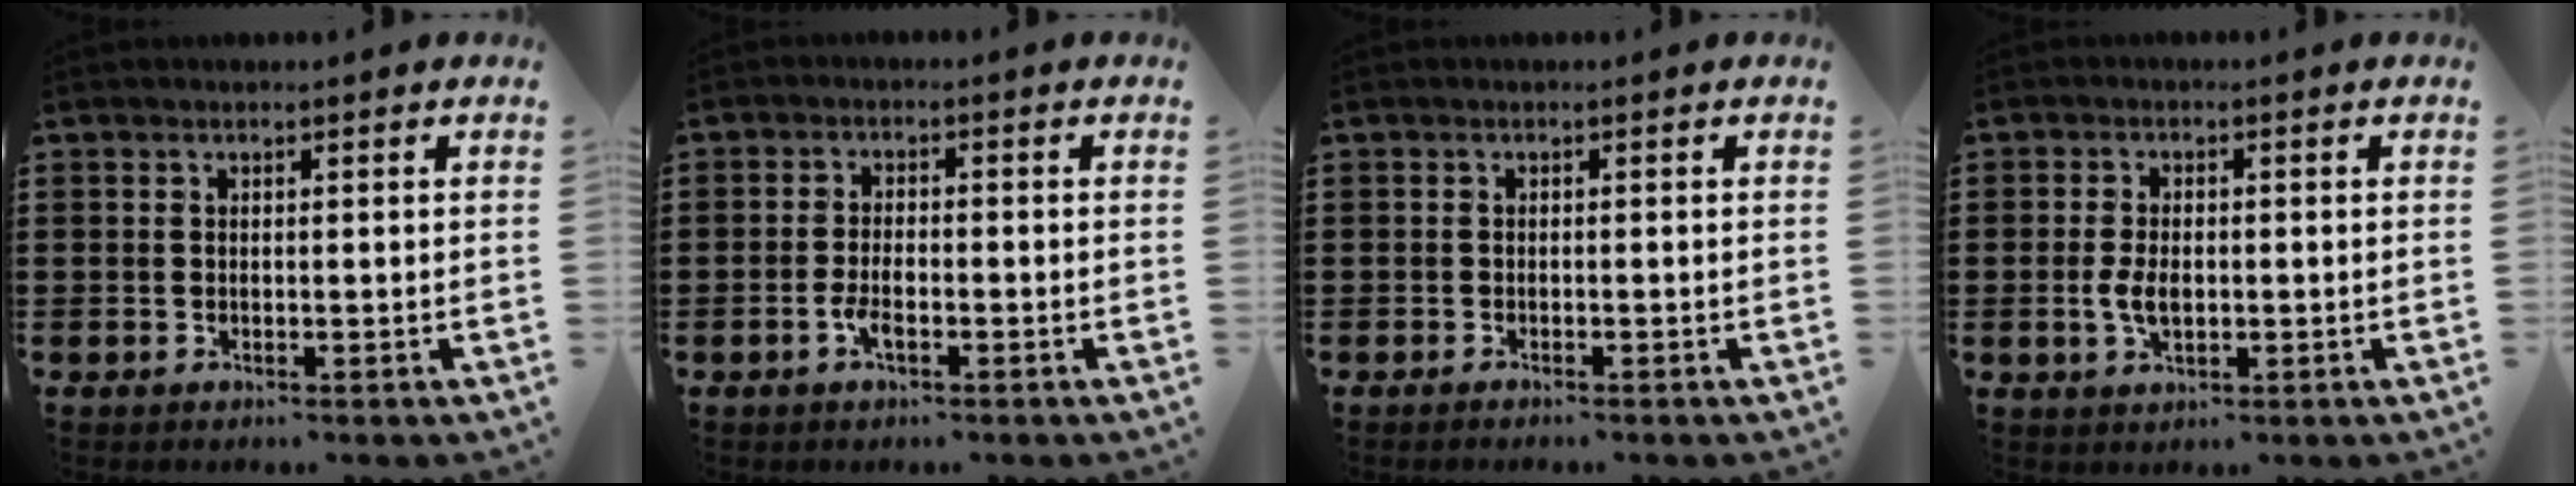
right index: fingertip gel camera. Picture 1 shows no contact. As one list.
[{"total": 3.1, "force": [-1.4, 1.1, 2.5], "torque": [-0.059, -0.004, -0.028]}, {"total": 0.7, "force": [-0.7, -0.1, 0.1], "torque": [-0.003, -0.003, -0.013]}, {"total": 3.8, "force": [-0.5, 2.1, 3.2], "torque": [-0.074, -0.001, -0.012]}]